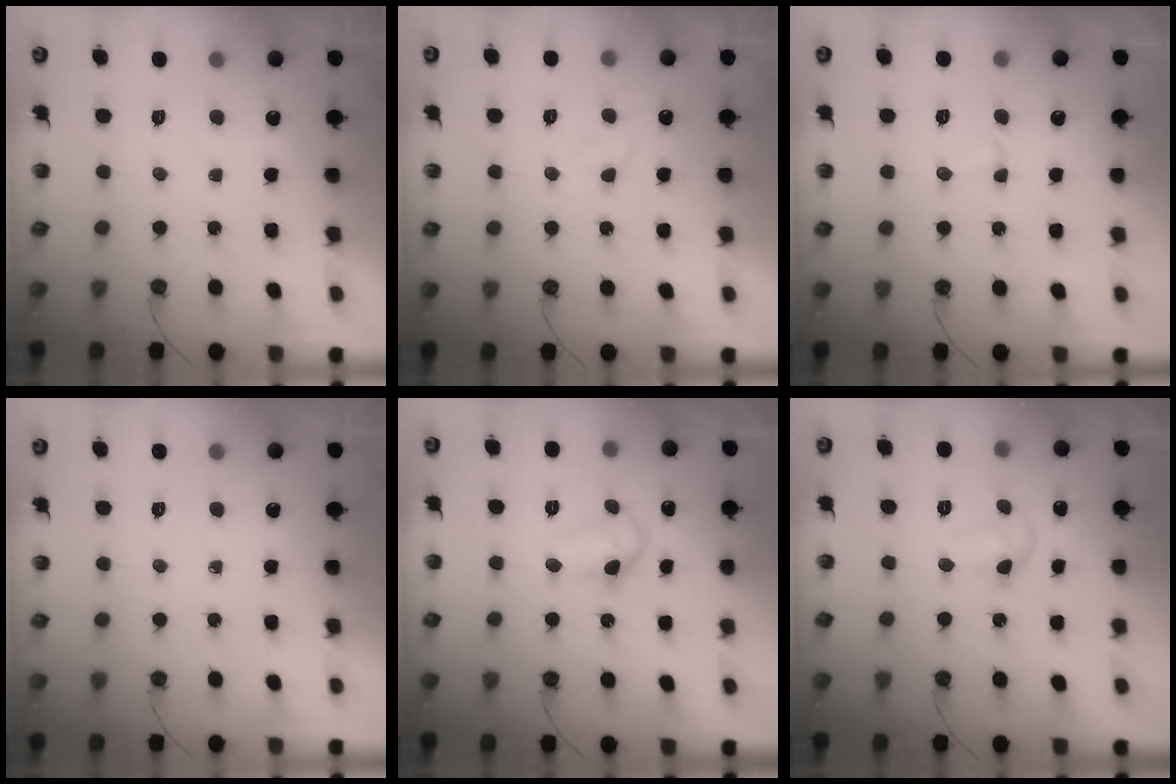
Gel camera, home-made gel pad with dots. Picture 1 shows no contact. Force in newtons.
{"total": 2.9, "press": 2.9, "slide": 0.3}
{"total": 2.8, "press": 2.8, "slide": 0.3}
{"total": 0.0}
{"total": 9.1, "press": 9.0, "slide": 0.9}
{"total": 6.5, "press": 5.4, "slide": 3.7}